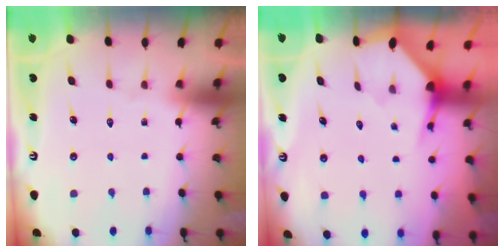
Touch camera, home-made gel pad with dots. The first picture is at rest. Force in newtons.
{"total": 2.9, "press": 2.9, "slide": 0.3}